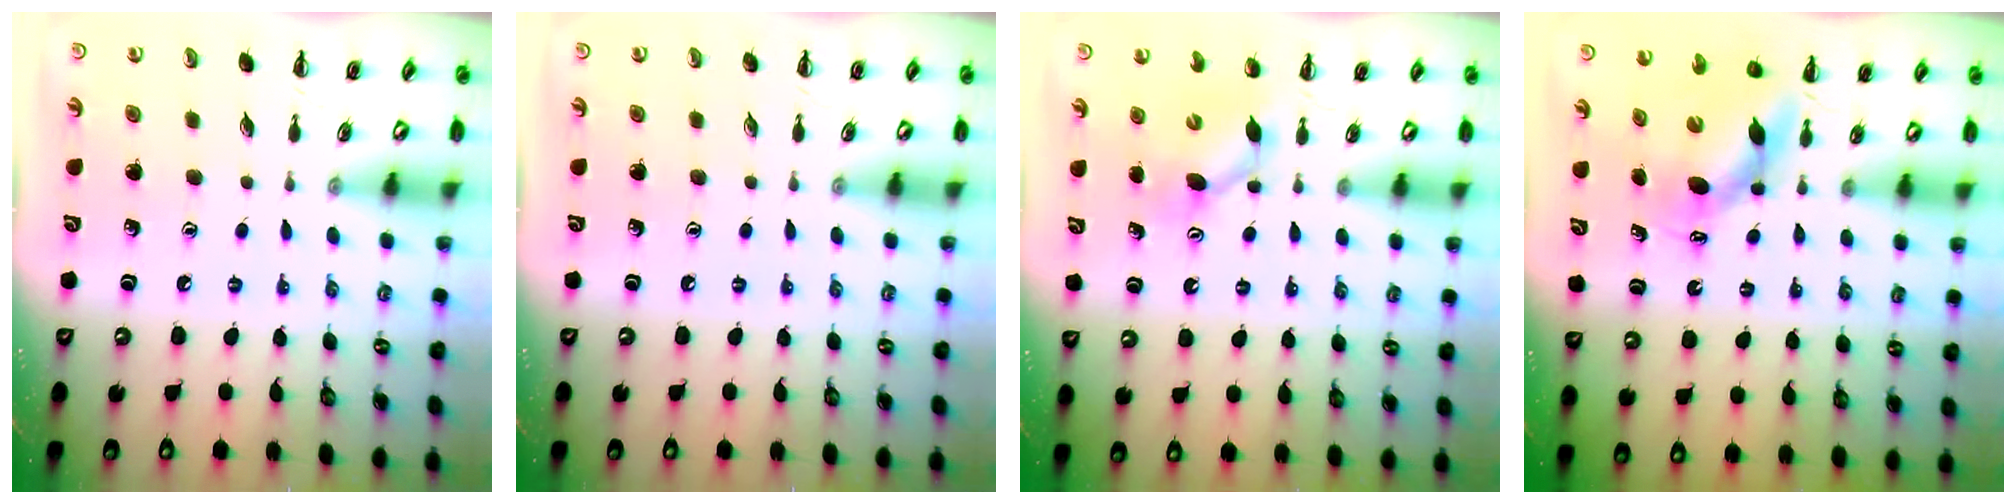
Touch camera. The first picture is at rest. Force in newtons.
{"total": 0.0}
{"total": 4.5, "press": 4.4, "slide": 0.9}
{"total": 6.9, "press": 6.9, "slide": 0.4}